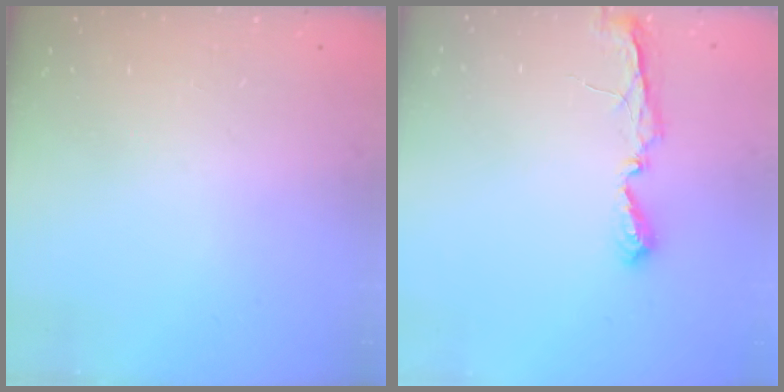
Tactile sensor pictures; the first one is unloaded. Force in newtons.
{"total": 5.8, "press": 5.8, "slide": 0.3}